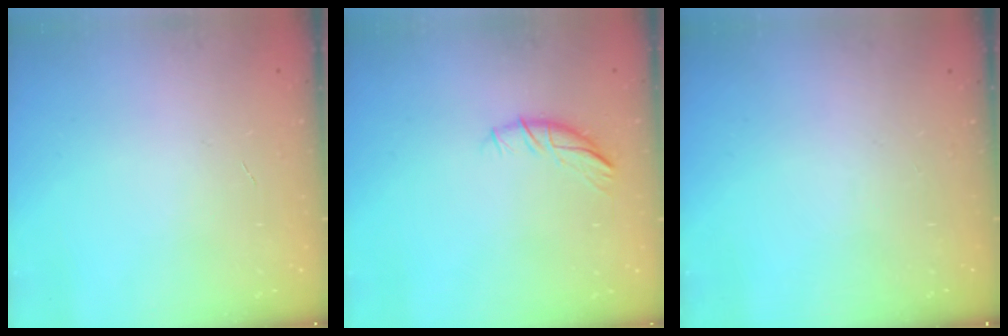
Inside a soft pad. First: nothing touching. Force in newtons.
{"total": 6.7, "press": 6.7, "slide": 0.7}
{"total": 0.0}